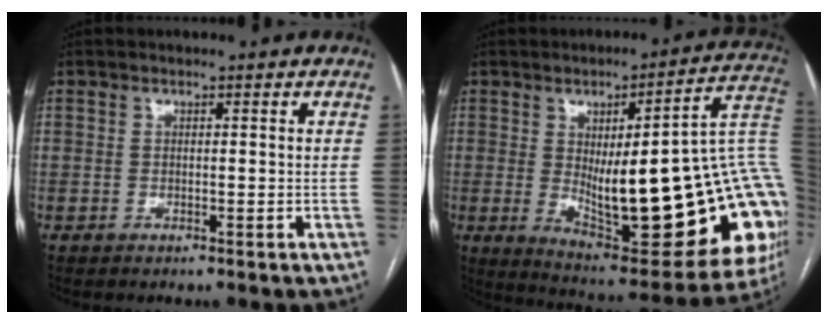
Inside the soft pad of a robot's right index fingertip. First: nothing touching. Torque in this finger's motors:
{"motor_torque": [2.14, 0.00, 1.05, 0.21]}